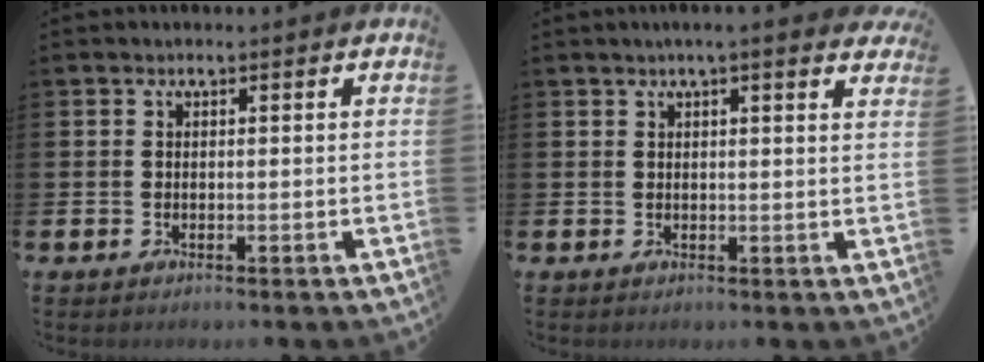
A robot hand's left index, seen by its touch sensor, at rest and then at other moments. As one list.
[{"total": 2.5, "force": [2.2, -0.1, 1.1], "torque": [-0.015, -0.009, 0.036]}]